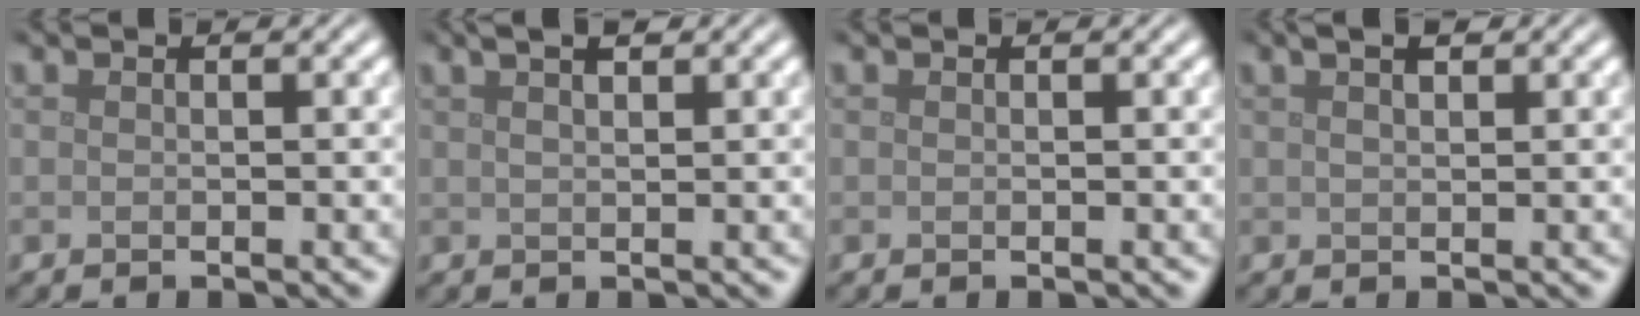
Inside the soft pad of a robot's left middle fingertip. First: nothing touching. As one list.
[{"total": 3.4, "force": [2.1, 1.3, 2.3], "torque": [-0.023, 0.014, 0.014]}, {"total": 0.0}, {"total": 2.6, "force": [1.6, 1.0, 1.8], "torque": [-0.020, 0.006, 0.011]}]